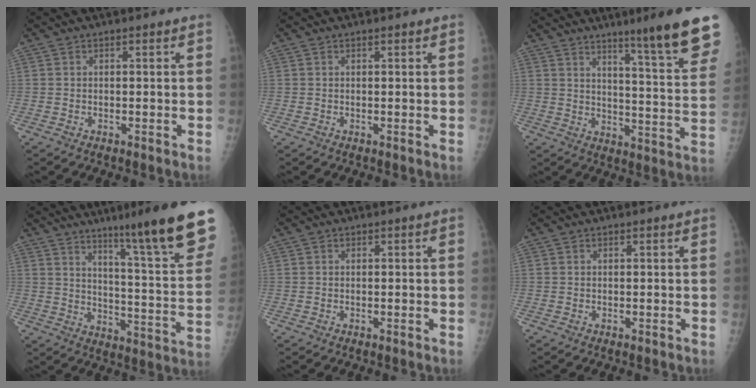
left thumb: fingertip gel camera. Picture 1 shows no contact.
{"total": 0.7, "force": [0.5, 0.1, 0.5], "torque": [-0.005, -0.001, 0.007]}
{"total": 16.9, "force": [11.7, 0.6, 12.3], "torque": [-0.137, -0.077, 0.160]}
{"total": 21.4, "force": [14.4, 1.1, 15.7], "torque": [-0.191, -0.082, 0.210]}
{"total": 0.0}
{"total": 0.0}